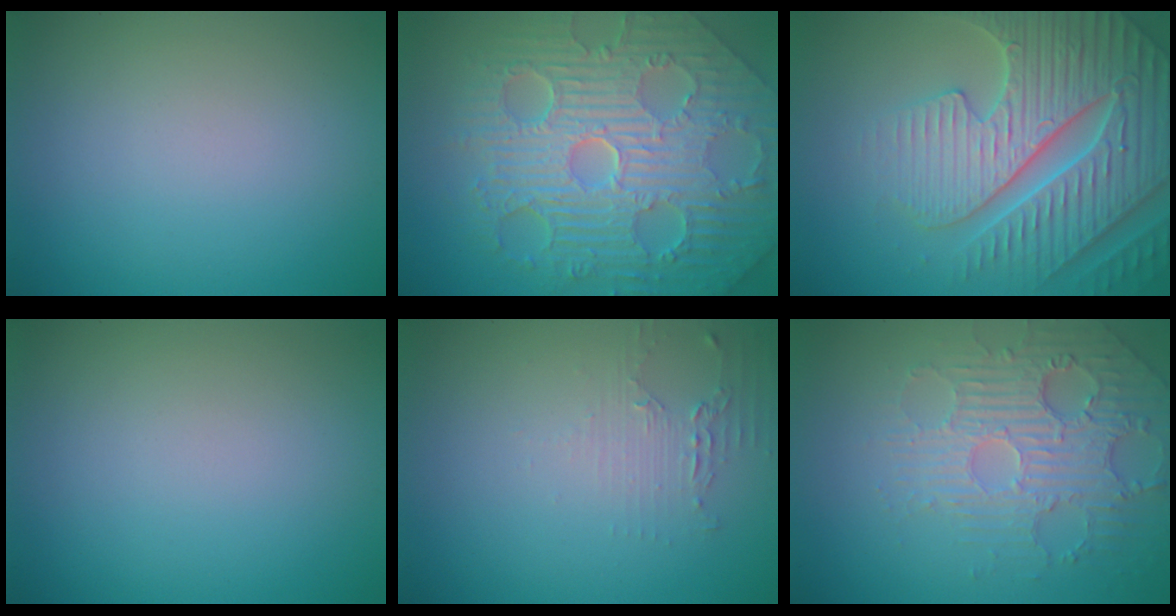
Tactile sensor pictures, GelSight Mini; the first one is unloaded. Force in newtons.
{"total": 11.5, "press": 7.5, "slide": 8.7}
{"total": 7.6, "press": 7.4, "slide": 1.7}
{"total": 0.0}
{"total": 1.5, "press": 1.5, "slide": 0.4}
{"total": 4.2, "press": 3.9, "slide": 1.7}